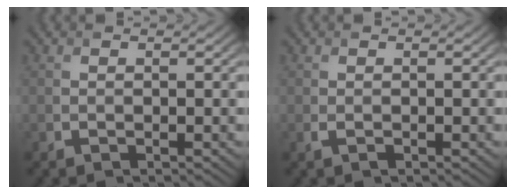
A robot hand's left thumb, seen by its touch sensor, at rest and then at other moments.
{"total": 0.5, "force": [-0.1, 0.2, 0.4], "torque": [-0.011, -0.003, -0.001]}